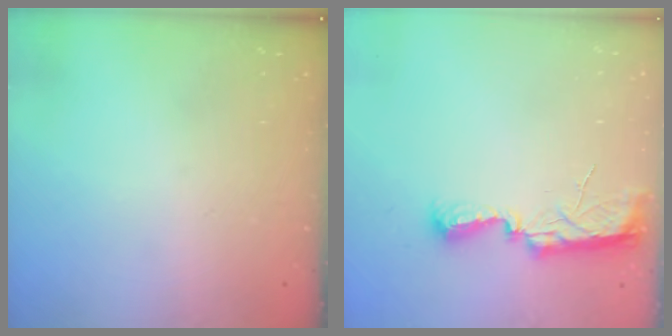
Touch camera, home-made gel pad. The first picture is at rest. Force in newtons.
{"total": 7.9, "press": 7.8, "slide": 0.8}